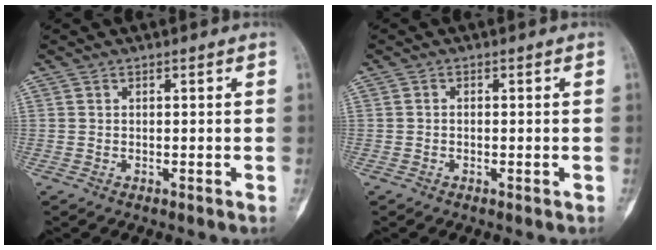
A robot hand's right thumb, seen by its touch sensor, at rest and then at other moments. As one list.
[{"total": 0.6, "force": [-0.2, 0.5, 0.3], "torque": [-0.001, 0.002, -0.007]}]